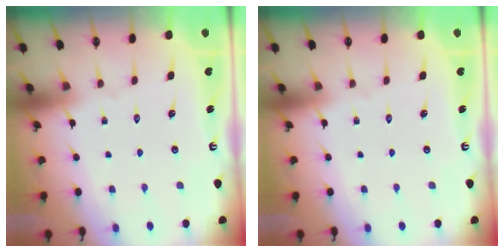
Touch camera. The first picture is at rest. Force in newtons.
{"total": 0.0}